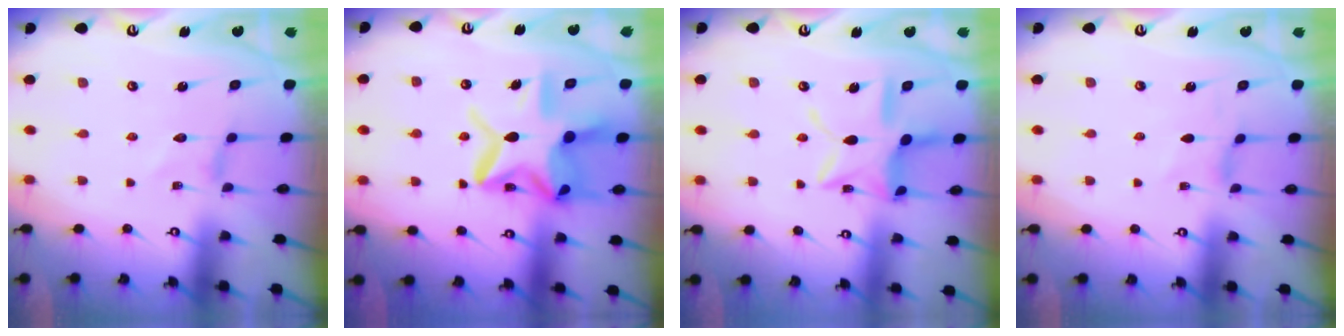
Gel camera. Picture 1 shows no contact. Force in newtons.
{"total": 16.7, "press": 16.6, "slide": 1.4}
{"total": 13.6, "press": 13.6, "slide": 1.1}
{"total": 1.5, "press": 1.5, "slide": 0.3}